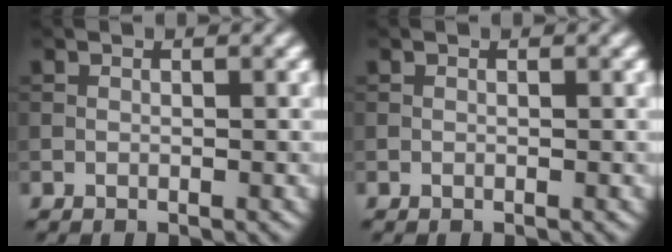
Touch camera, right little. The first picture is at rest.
{"total": 0.0}